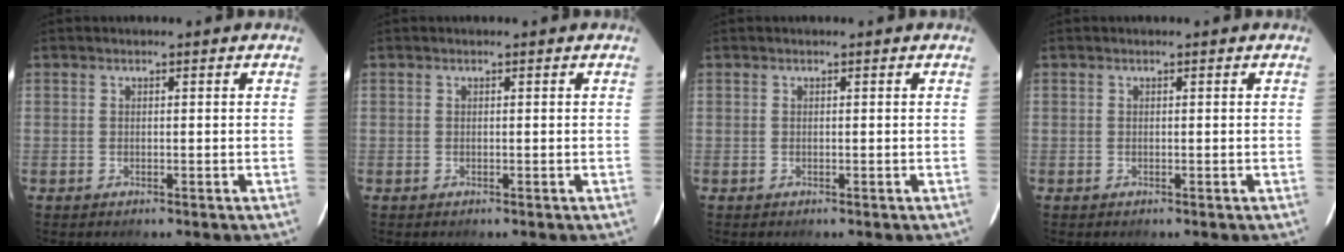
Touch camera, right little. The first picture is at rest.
{"total": 0.0}
{"total": 0.0}
{"total": 0.0}